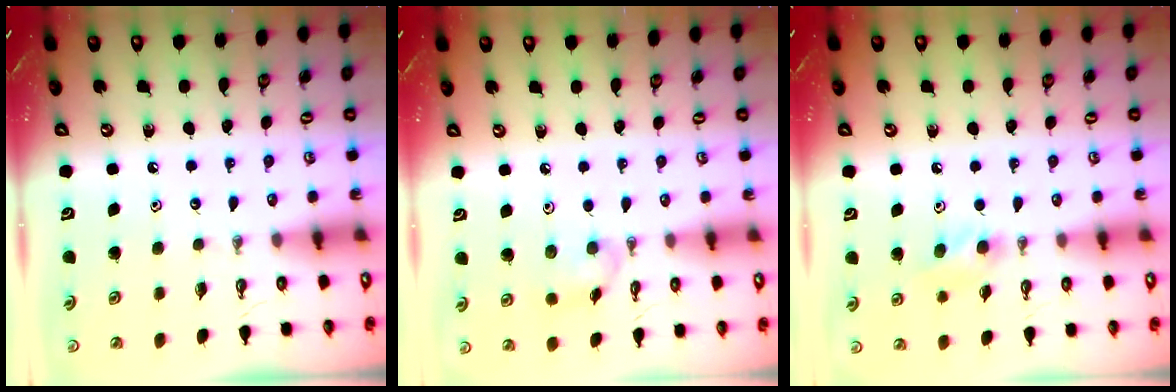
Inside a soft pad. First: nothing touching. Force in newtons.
{"total": 6.8, "press": 6.8, "slide": 0.9}
{"total": 8.4, "press": 7.5, "slide": 3.7}